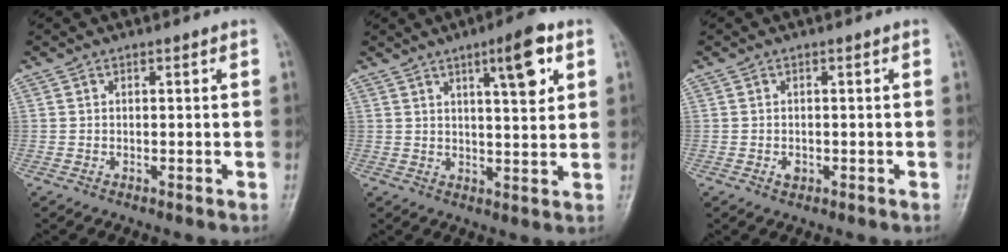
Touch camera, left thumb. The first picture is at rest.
{"total": 8.4, "force": [4.0, 2.0, 7.2], "torque": [-0.096, -0.019, 0.057]}
{"total": 1.1, "force": [-0.3, 0.8, 0.7], "torque": [-0.008, -0.001, -0.003]}